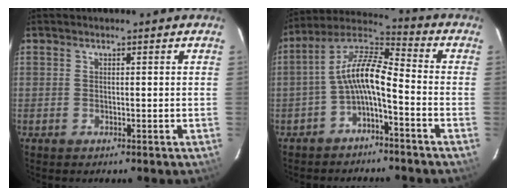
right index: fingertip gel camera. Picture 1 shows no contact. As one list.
[{"total": 9.2, "force": [-3.4, 2.6, 8.1], "torque": [-0.182, 0.020, -0.068]}]